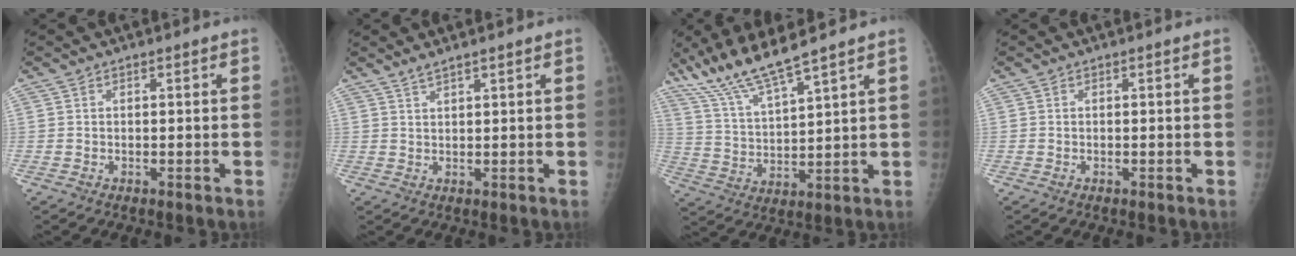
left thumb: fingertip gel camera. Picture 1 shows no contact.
{"total": 2.2, "force": [1.9, 0.0, 1.1], "torque": [-0.022, -0.005, 0.038]}
{"total": 11.4, "force": [9.1, 0.7, 6.8], "torque": [-0.137, -0.040, 0.186]}
{"total": 0.0}